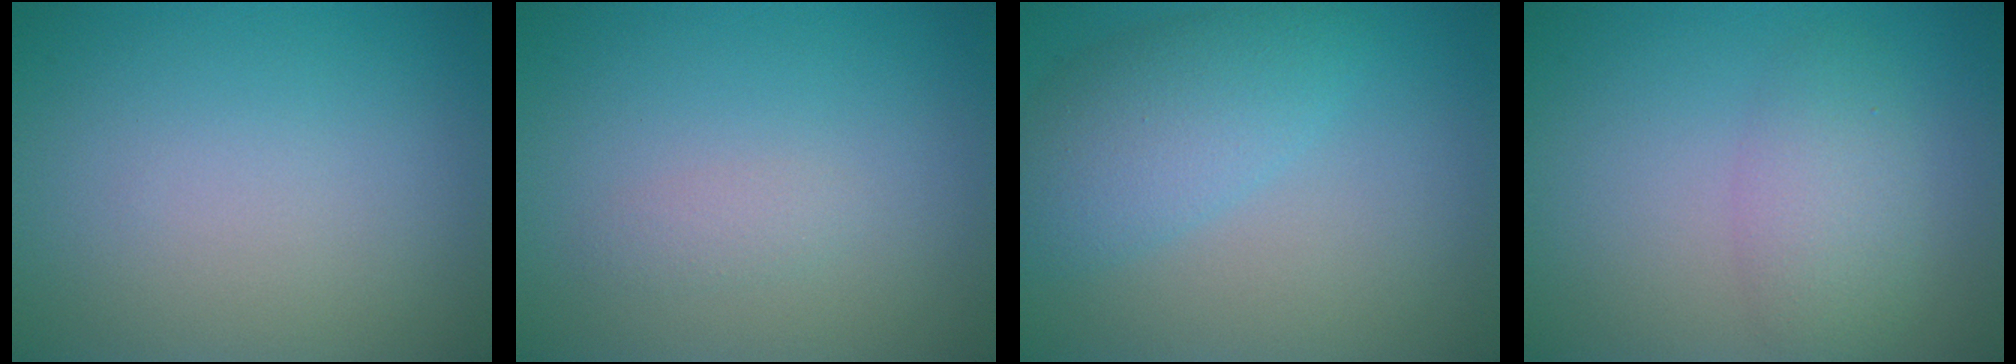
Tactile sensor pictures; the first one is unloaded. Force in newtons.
{"total": 1.0, "press": 1.0, "slide": 0.0}
{"total": 4.6, "press": 4.6, "slide": 0.3}
{"total": 3.1, "press": 3.1, "slide": 0.1}